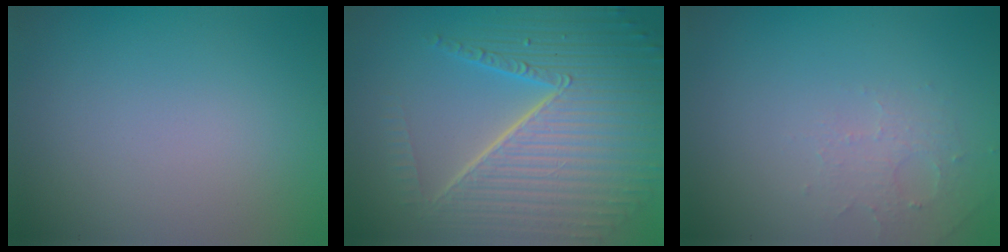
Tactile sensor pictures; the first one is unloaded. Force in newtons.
{"total": 10.2, "press": 6.5, "slide": 7.9}
{"total": 1.8, "press": 1.7, "slide": 0.4}